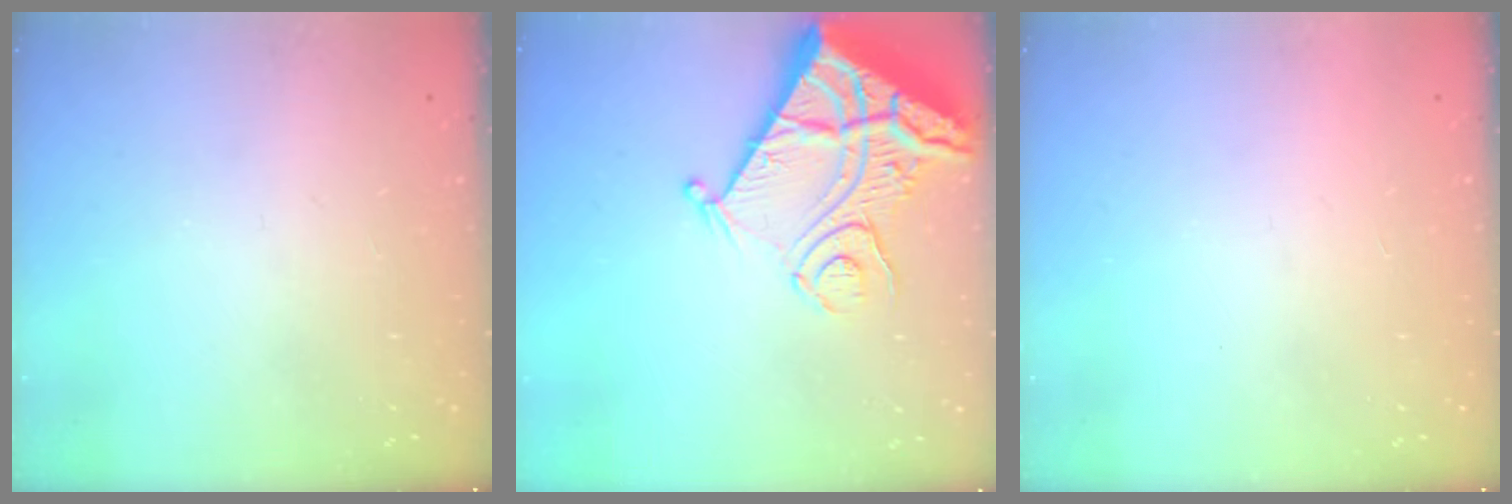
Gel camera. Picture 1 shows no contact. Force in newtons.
{"total": 17.7, "press": 17.5, "slide": 2.3}
{"total": 1.6, "press": 1.5, "slide": 0.1}